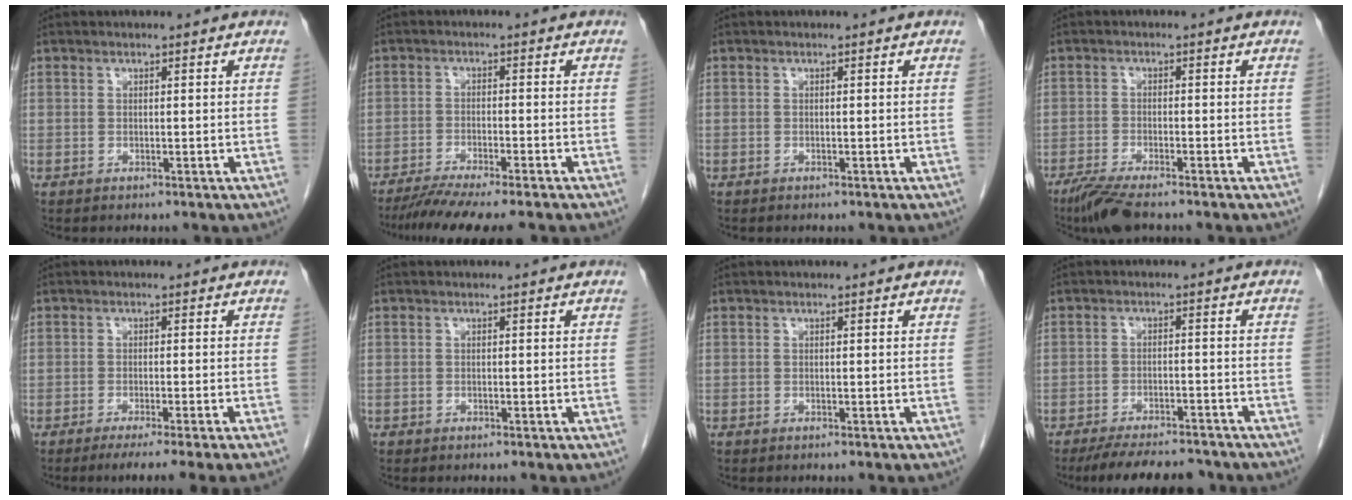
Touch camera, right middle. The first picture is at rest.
{"total": 8.9, "force": [-7.5, -0.2, 4.7], "torque": [-0.063, -0.021, -0.118]}
{"total": 0.0}
{"total": 5.8, "force": [-4.6, 0.6, 3.5], "torque": [-0.066, -0.016, -0.083]}
{"total": 8.0, "force": [-6.2, -1.5, 4.7], "torque": [-0.044, -0.017, -0.091]}
{"total": 0.0}
{"total": 0.0}
{"total": 10.6, "force": [-9.5, 2.5, 4.0], "torque": [-0.058, -0.004, -0.135]}